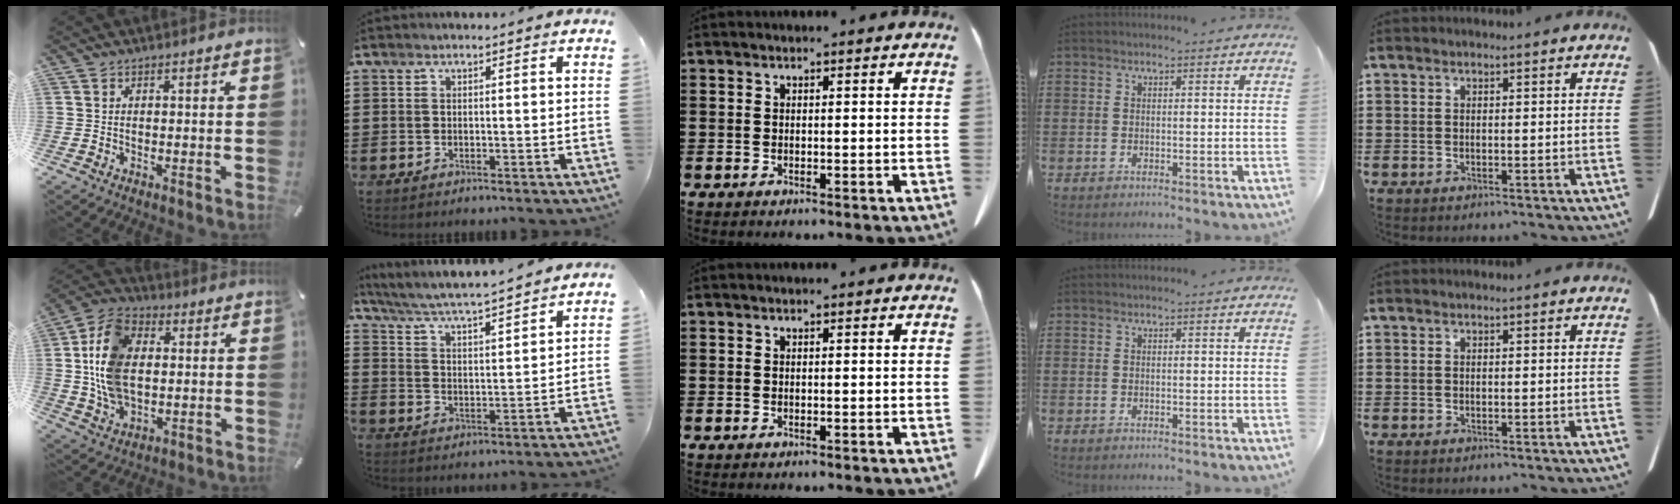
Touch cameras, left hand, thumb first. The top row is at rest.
{"thumb": {"total": 14.9, "force": [0.9, 10.6, 10.4], "torque": [-0.237, 0.007, 0.016]}, "index": {"total": 4.5, "force": [4.3, -0.6, 1.4], "torque": [-0.049, -0.037, 0.066]}}